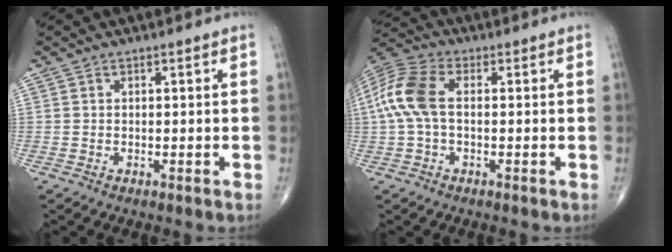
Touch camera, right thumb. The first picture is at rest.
{"total": 10.0, "force": [0.5, 5.6, 8.3], "torque": [-0.199, 0.027, 0.004]}